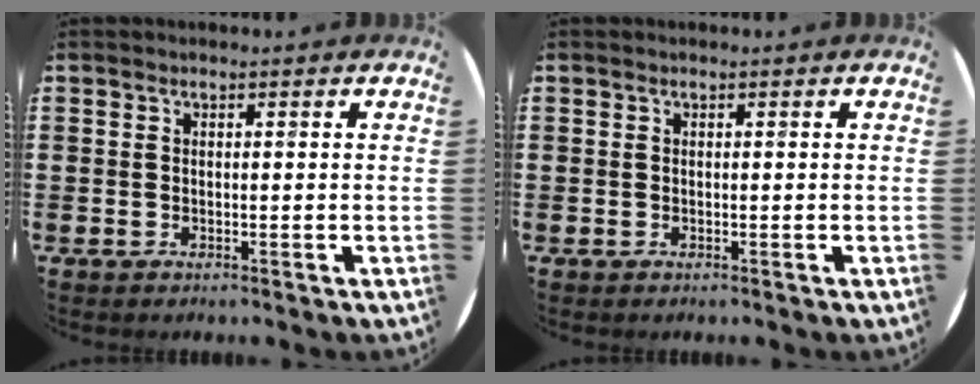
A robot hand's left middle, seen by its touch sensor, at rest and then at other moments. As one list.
[{"total": 0.0}]